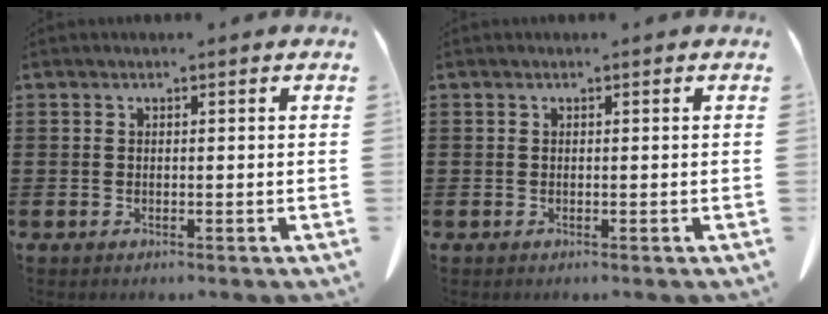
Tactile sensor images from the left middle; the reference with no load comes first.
{"total": 0.0}